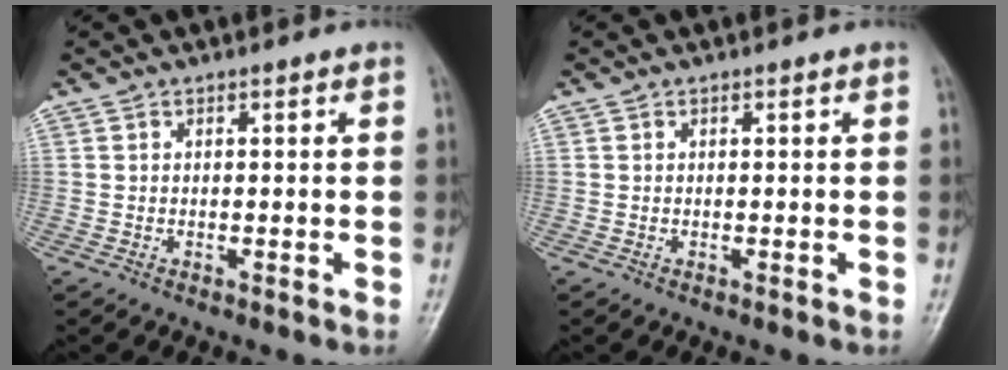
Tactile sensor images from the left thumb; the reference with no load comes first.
{"total": 0.0}